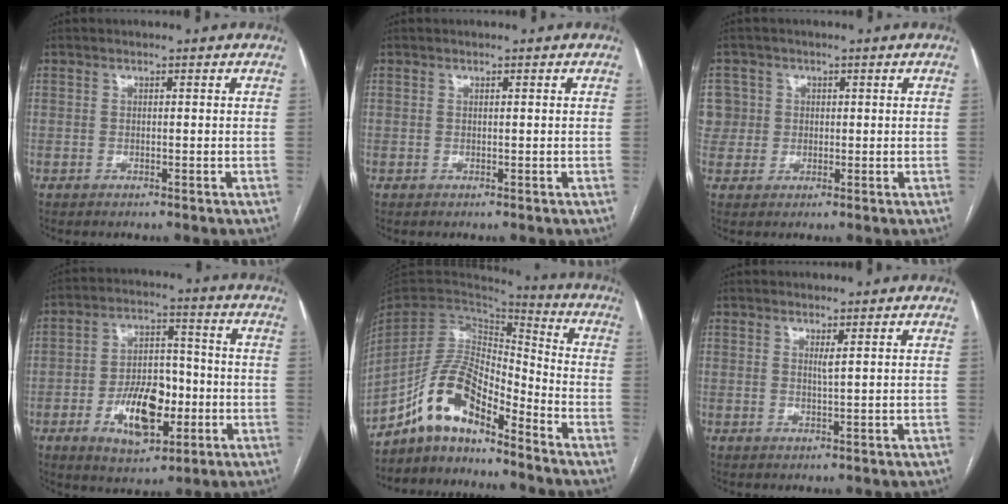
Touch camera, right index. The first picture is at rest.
{"total": 0.0}
{"total": 5.1, "force": [1.1, 5.0, 0.1], "torque": [0.008, 0.018, 0.025]}
{"total": 11.8, "force": [-3.7, 5.8, 9.5], "torque": [-0.168, 0.011, -0.055]}
{"total": 11.7, "force": [-8.8, 3.7, 6.9], "torque": [-0.135, 0.030, -0.161]}
{"total": 1.1, "force": [0.6, -0.3, 0.9], "torque": [-0.022, -0.007, 0.011]}